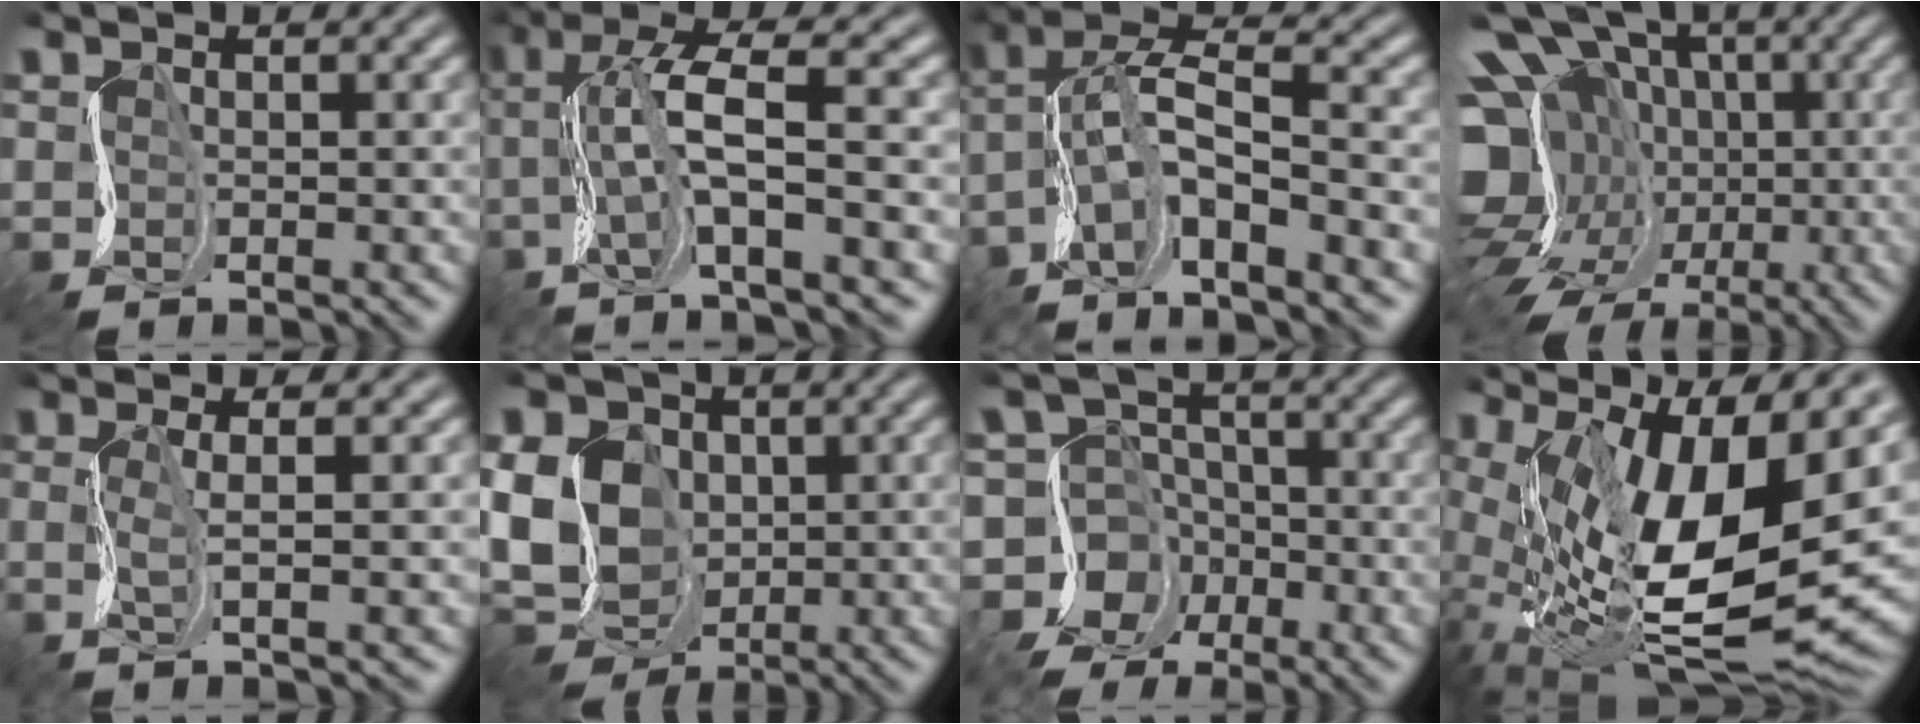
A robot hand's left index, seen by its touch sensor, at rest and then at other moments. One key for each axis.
{"total": 6.8, "fx": -1.5, "fy": 0.6, "fz": 6.6, "tx": -0.103, "ty": -0.002, "tz": -0.032}
{"total": 6.2, "fx": -4.1, "fy": 0.6, "fz": 4.6, "tx": -0.074, "ty": 0.000, "tz": -0.083}
{"total": 16.6, "fx": -3.9, "fy": 12.6, "fz": 10.0, "tx": -0.171, "ty": -0.021, "tz": -0.064}
{"total": 2.3, "fx": -0.9, "fy": -0.6, "fz": 2.0, "tx": -0.026, "ty": -0.014, "tz": -0.028}
{"total": 10.0, "fx": -2.1, "fy": 7.7, "fz": 6.1, "tx": -0.122, "ty": -0.016, "tz": -0.050}
{"total": 8.8, "fx": -6.1, "fy": 6.3, "fz": 0.6, "tx": 0.004, "ty": -0.015, "tz": -0.125}
{"total": 16.6, "fx": 0.3, "fy": 7.1, "fz": 15.0, "tx": -0.235, "ty": -0.032, "tz": 0.009}